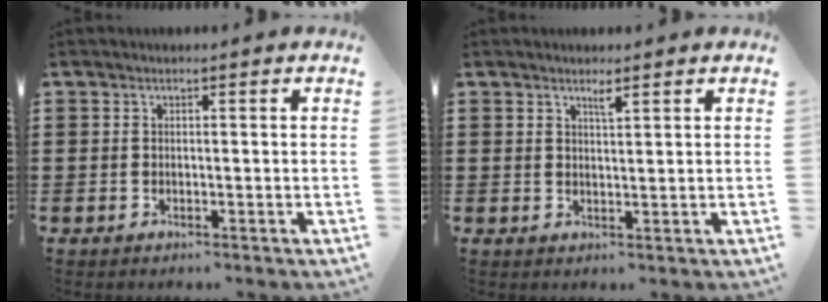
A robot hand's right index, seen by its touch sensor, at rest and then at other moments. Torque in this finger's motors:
{"motor_torque": [-0.02, 0.03, 0.01, 0.01]}